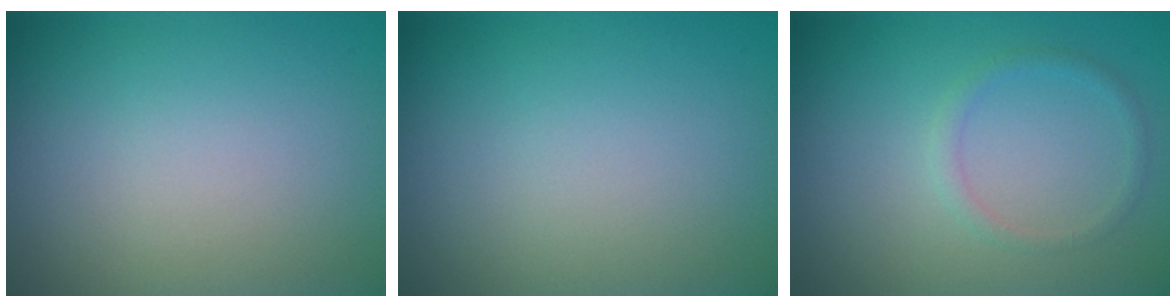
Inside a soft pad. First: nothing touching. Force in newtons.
{"total": 0.0}
{"total": 1.2, "press": 1.2, "slide": 0.2}